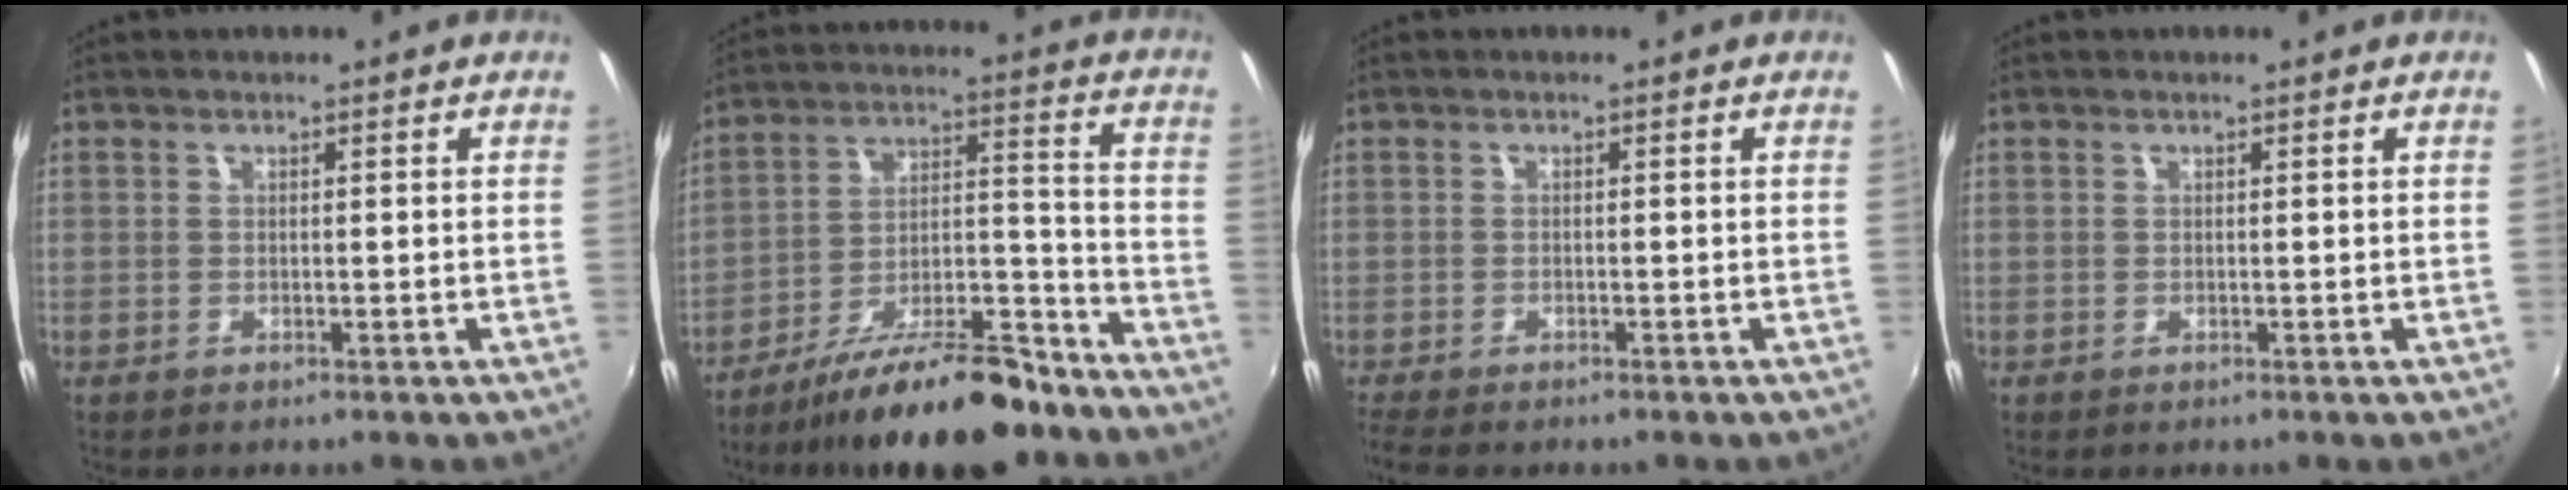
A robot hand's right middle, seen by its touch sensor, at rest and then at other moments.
{"total": 18.6, "force": [-14.6, 4.4, 10.6], "torque": [-0.177, 0.000, -0.228]}
{"total": 4.0, "force": [-3.5, 0.4, 1.9], "torque": [-0.046, -0.027, -0.064]}
{"total": 0.0}